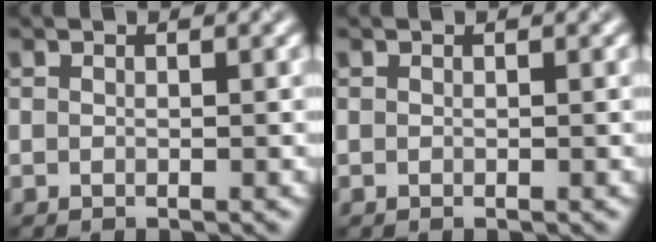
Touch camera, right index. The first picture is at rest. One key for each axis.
{"total": 0.0}